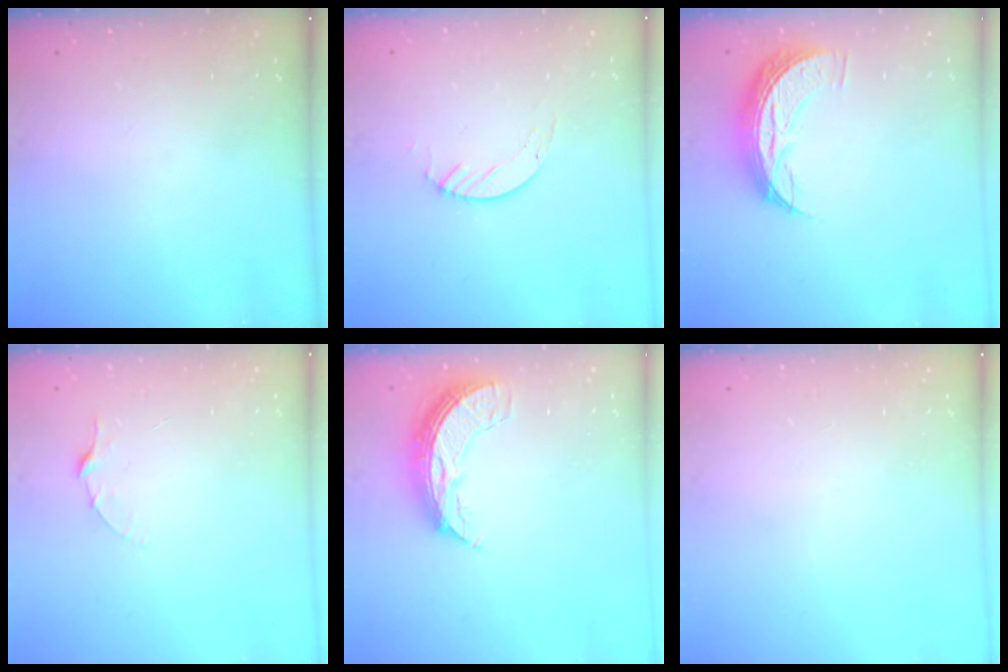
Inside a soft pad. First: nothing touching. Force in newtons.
{"total": 2.7, "press": 2.7, "slide": 0.2}
{"total": 8.7, "press": 8.7, "slide": 0.7}
{"total": 5.2, "press": 5.2, "slide": 0.5}
{"total": 8.6, "press": 8.6, "slide": 0.7}
{"total": 0.0}